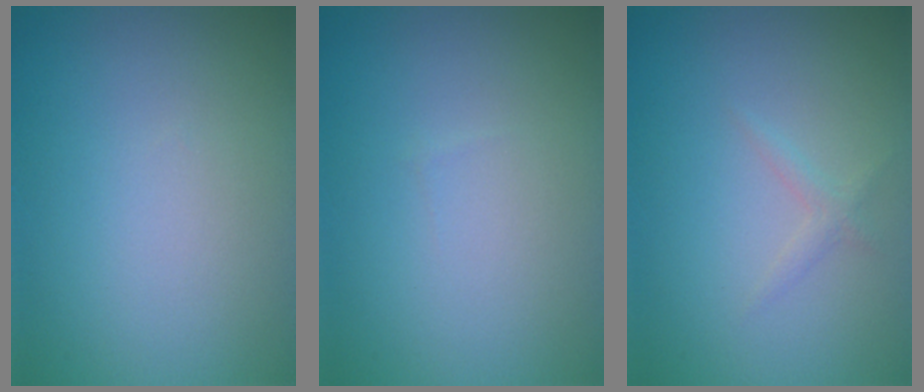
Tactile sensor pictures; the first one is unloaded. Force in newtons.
{"total": 0.0}
{"total": 0.9, "press": 0.9, "slide": 0.0}